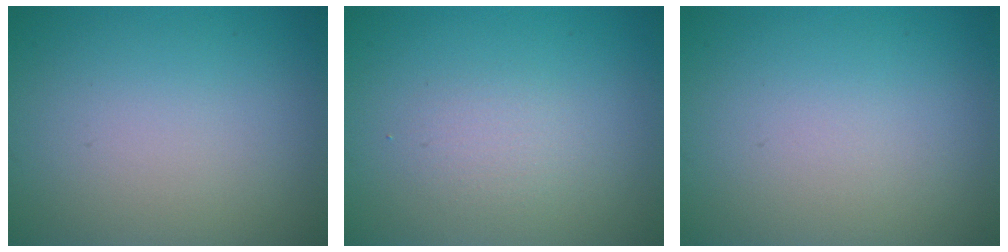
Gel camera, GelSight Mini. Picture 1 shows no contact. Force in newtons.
{"total": 1.4, "press": 1.3, "slide": 0.1}
{"total": 0.0}